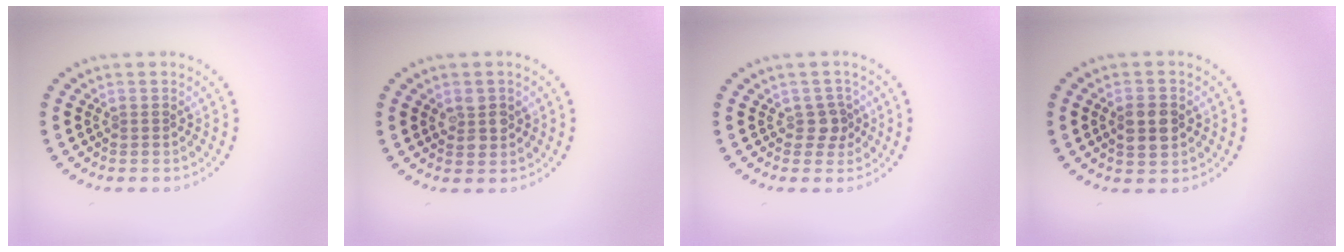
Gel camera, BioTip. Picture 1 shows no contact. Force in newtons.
{"total": 2.2, "press": 2.1, "slide": 0.6}
{"total": 1.7, "press": 1.4, "slide": 1.0}
{"total": 3.1, "press": 3.1, "slide": 0.1}